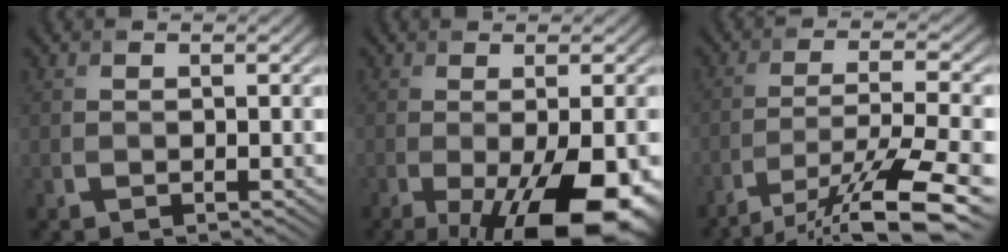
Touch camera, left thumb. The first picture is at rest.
{"total": 13.8, "force": [-5.6, 4.8, 11.7], "torque": [-0.159, -0.032, -0.061]}
{"total": 13.1, "force": [-9.4, 2.4, 8.7], "torque": [-0.159, -0.015, -0.139]}